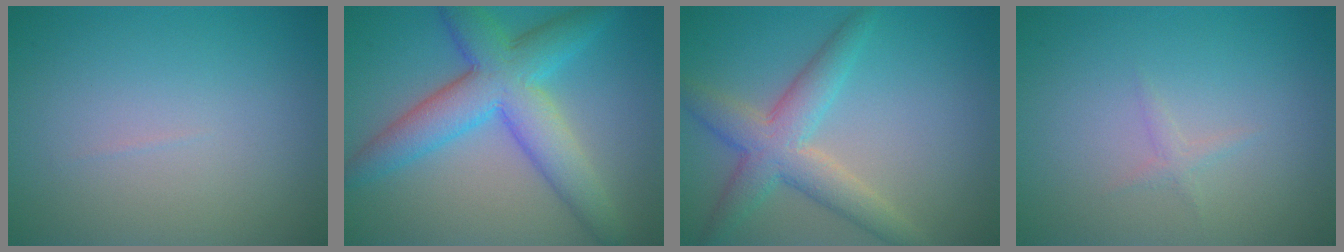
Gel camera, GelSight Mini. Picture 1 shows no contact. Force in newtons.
{"total": 7.7, "press": 7.7, "slide": 0.1}
{"total": 4.9, "press": 4.9, "slide": 0.1}
{"total": 0.7, "press": 0.7, "slide": 0.0}